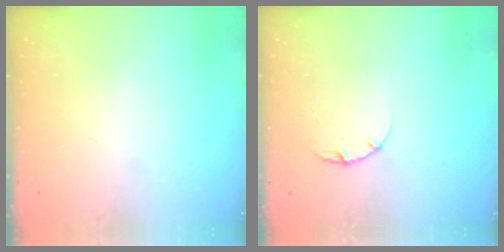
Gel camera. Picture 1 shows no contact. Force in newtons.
{"total": 2.6, "press": 2.6, "slide": 0.3}